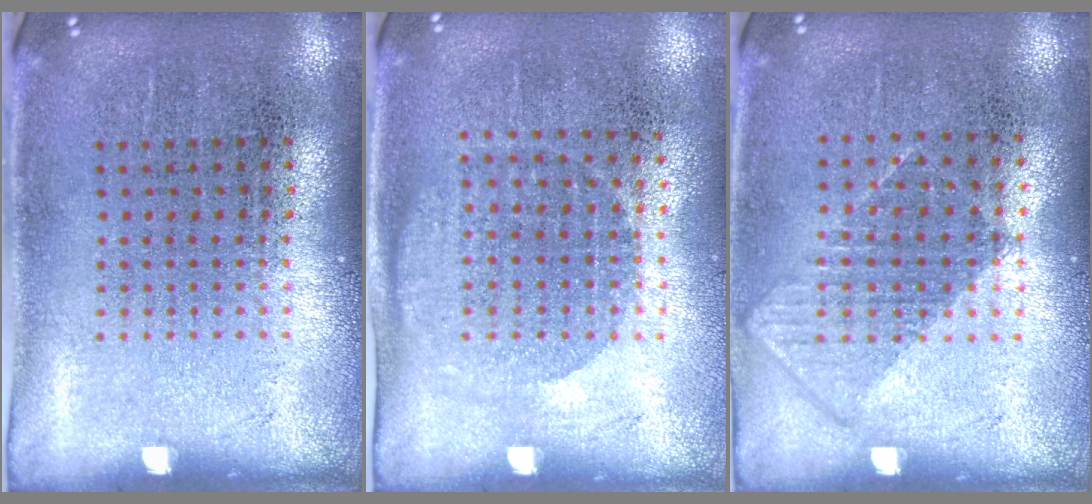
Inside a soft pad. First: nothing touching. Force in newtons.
{"total": 1.1, "press": 1.0, "slide": 0.4}
{"total": 0.8, "press": 0.7, "slide": 0.4}